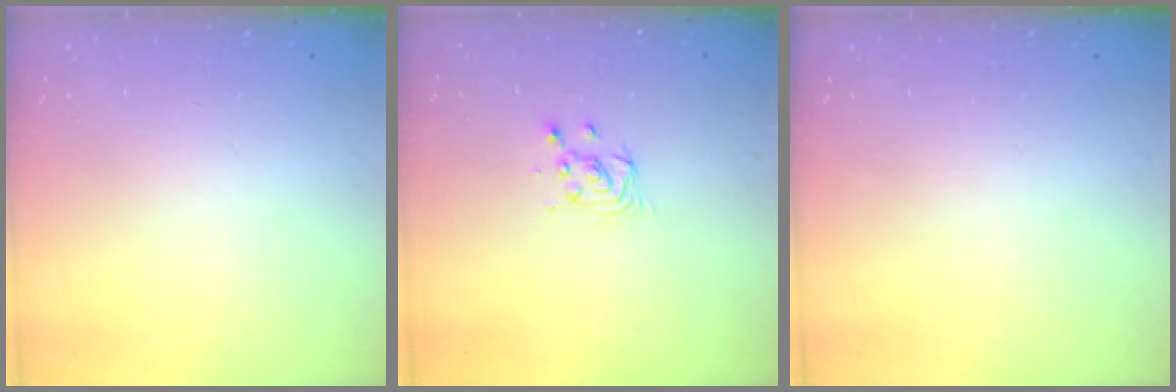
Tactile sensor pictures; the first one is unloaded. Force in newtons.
{"total": 3.4, "press": 3.4, "slide": 0.4}
{"total": 0.0}